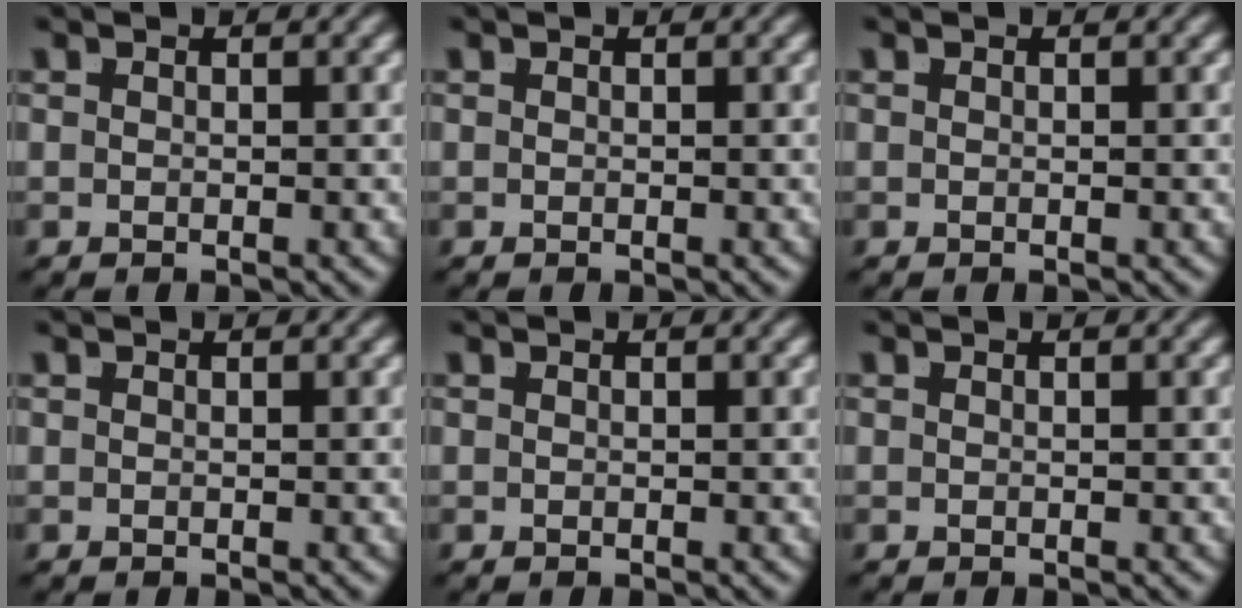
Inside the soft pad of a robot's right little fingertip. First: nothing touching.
{"total": 0.0}
{"total": 0.0}
{"total": 0.0}
{"total": 0.0}
{"total": 0.0}